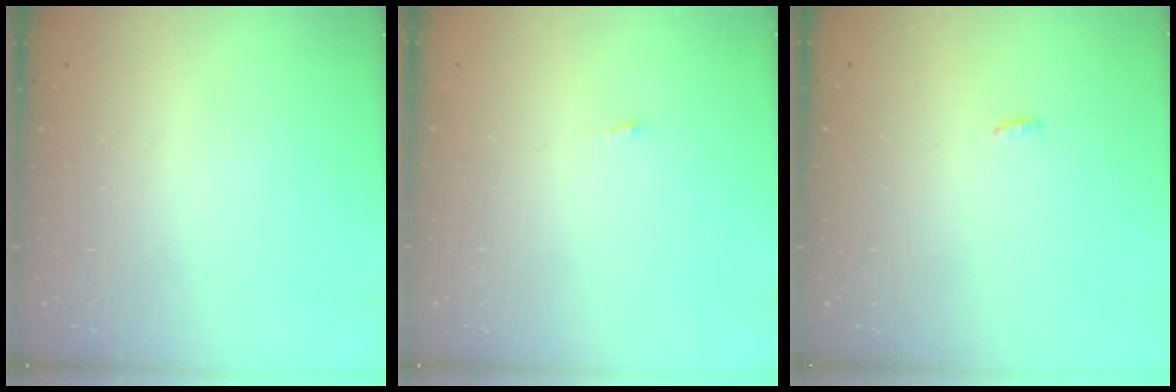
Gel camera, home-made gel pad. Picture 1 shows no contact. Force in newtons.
{"total": 2.6, "press": 2.5, "slide": 0.3}
{"total": 2.8, "press": 2.7, "slide": 0.8}